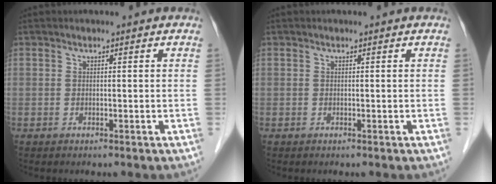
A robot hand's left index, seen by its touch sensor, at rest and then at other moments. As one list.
[{"total": 0.0}]